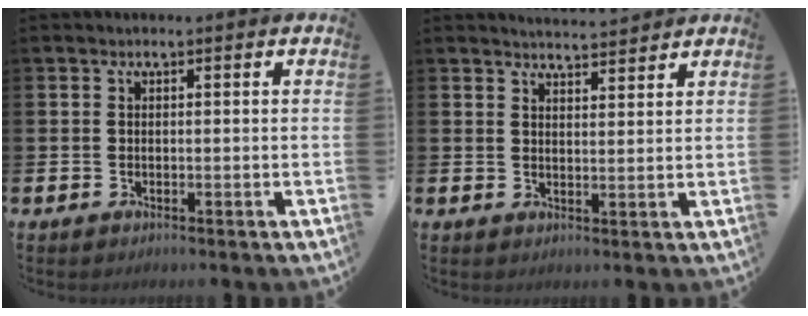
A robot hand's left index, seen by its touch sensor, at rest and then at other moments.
{"total": 3.9, "force": [3.9, 0.0, 0.0], "torque": [-0.007, -0.022, 0.071]}